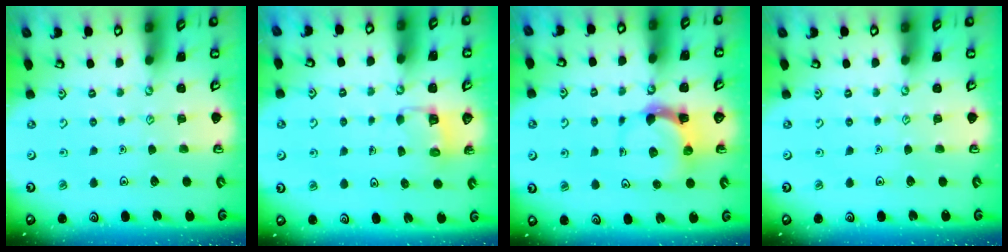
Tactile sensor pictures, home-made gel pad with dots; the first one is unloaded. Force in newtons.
{"total": 3.1, "press": 3.1, "slide": 0.3}
{"total": 6.2, "press": 6.1, "slide": 1.4}
{"total": 0.0}